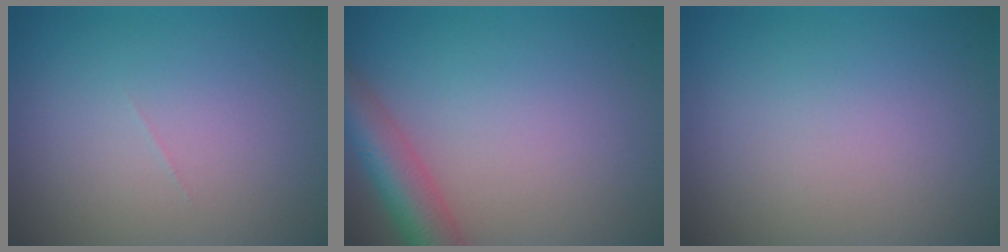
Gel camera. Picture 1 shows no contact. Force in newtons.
{"total": 5.0, "press": 5.0, "slide": 0.2}
{"total": 0.0}